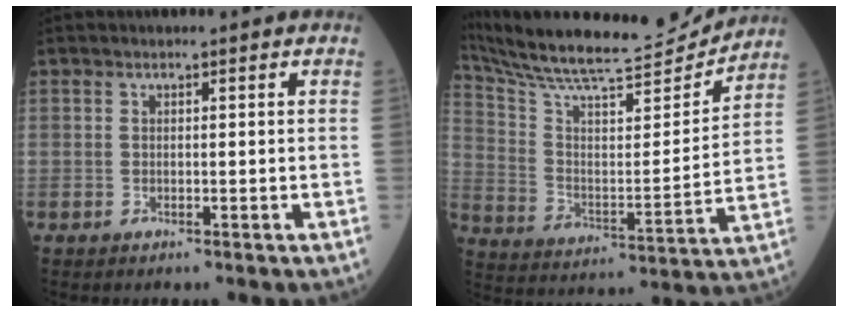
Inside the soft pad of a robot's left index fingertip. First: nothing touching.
{"total": 22.2, "force": [21.1, 1.3, 6.9], "torque": [-0.132, -0.038, 0.324]}